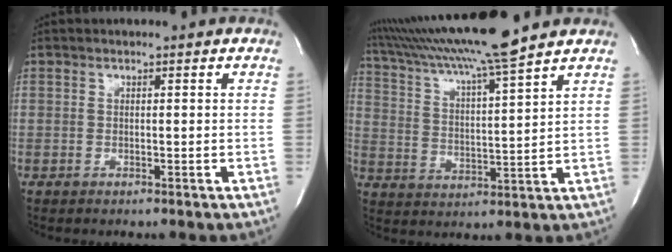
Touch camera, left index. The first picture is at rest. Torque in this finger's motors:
{"motor_torque": [1.25, -0.89, 0.78, 0.14]}